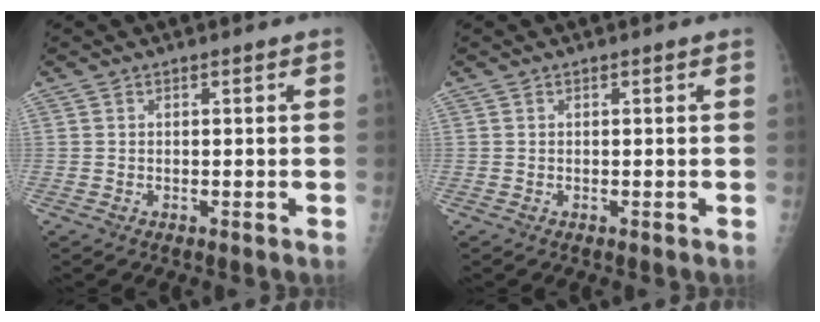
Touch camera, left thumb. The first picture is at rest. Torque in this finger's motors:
{"motor_torque": [-0.01, 0.01, -0.16, -0.15, 0.00]}